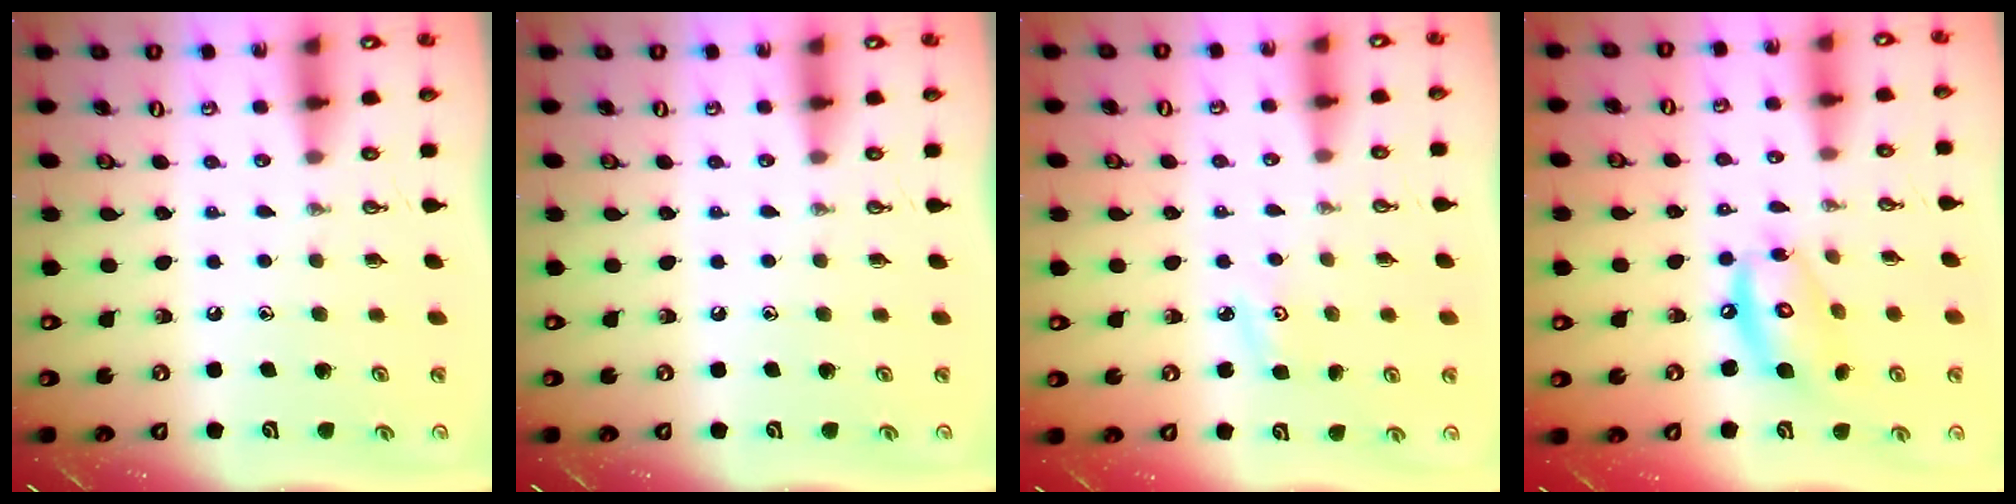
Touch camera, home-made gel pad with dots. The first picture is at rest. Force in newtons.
{"total": 0.0}
{"total": 3.0, "press": 2.9, "slide": 0.4}
{"total": 12.7, "press": 12.7, "slide": 1.1}